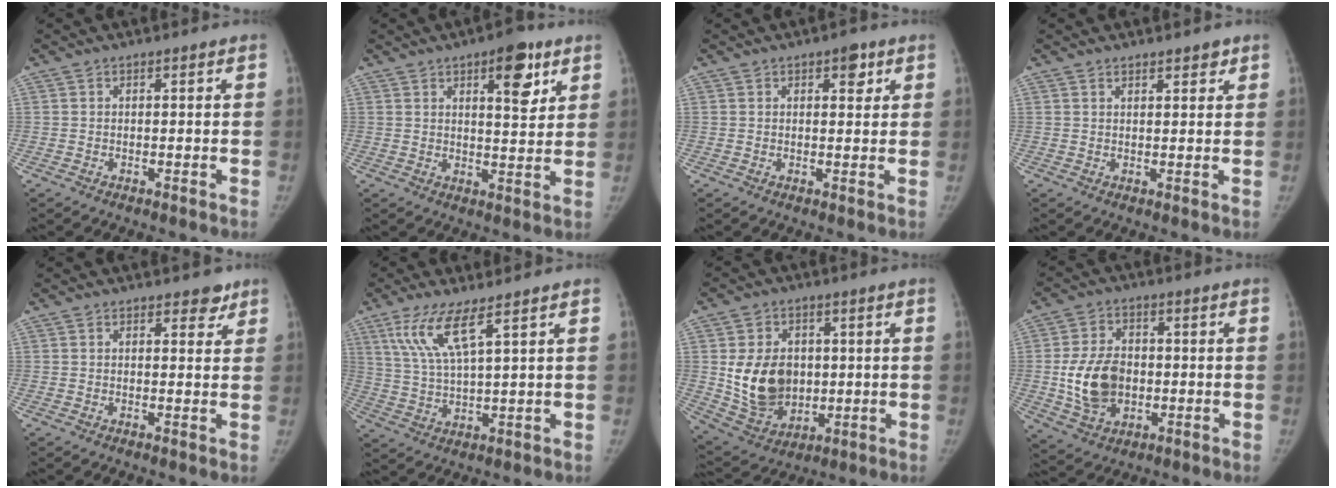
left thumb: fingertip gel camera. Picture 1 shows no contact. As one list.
[{"total": 8.9, "force": [4.6, 3.4, 6.8], "torque": [-0.070, -0.022, 0.062]}, {"total": 3.2, "force": [1.8, 1.6, 2.1], "torque": [-0.013, -0.005, 0.021]}, {"total": 2.5, "force": [1.9, 1.1, 1.2], "torque": [0.001, -0.012, 0.023]}, {"total": 2.8, "force": [1.9, 1.5, 1.3], "torque": [0.010, -0.011, 0.019]}, {"total": 8.5, "force": [4.9, 1.3, 6.8], "torque": [-0.151, -0.023, 0.107]}, {"total": 13.9, "force": [0.8, 10.7, 8.9], "torque": [-0.112, -0.015, 0.033]}, {"total": 11.5, "force": [-1.0, 8.3, 7.9], "torque": [-0.122, 0.003, -0.014]}]